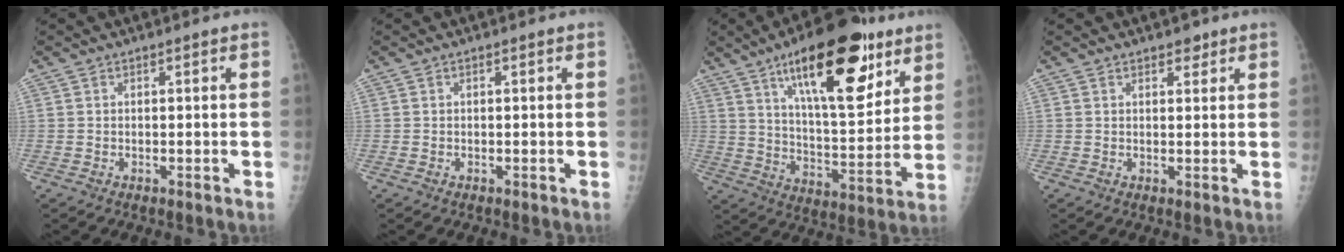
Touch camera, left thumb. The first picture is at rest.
{"total": 0.0}
{"total": 23.6, "force": [12.9, 8.6, 17.8], "torque": [-0.239, -0.052, 0.207]}
{"total": 2.0, "force": [1.4, 1.1, 0.9], "torque": [0.001, -0.007, 0.017]}